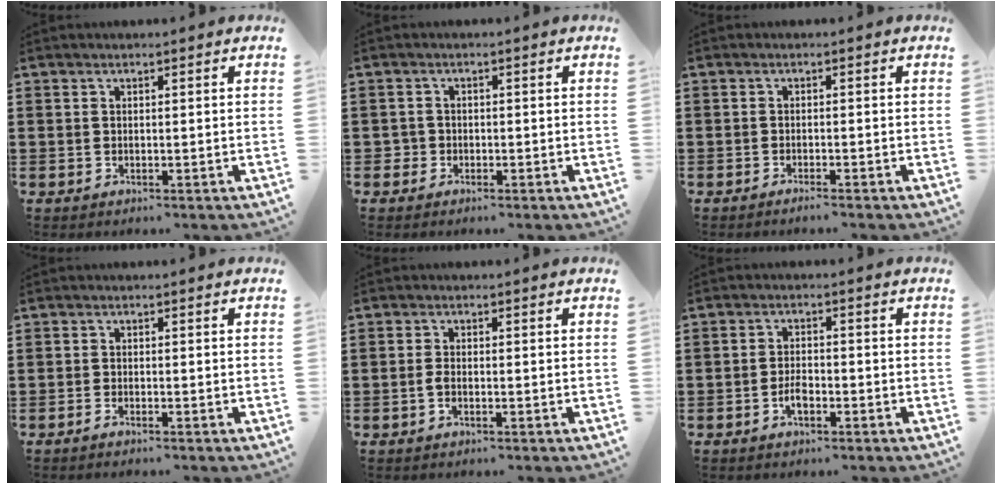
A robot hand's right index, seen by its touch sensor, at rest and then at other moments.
{"total": 1.5, "force": [-0.9, 1.2, 0.2], "torque": [-0.007, 0.001, -0.020]}
{"total": 1.2, "force": [-1.1, -0.2, 0.4], "torque": [-0.007, -0.003, -0.022]}
{"total": 1.1, "force": [-1.0, -0.2, 0.3], "torque": [-0.007, -0.005, -0.019]}
{"total": 1.5, "force": [-0.6, 0.5, 1.2], "torque": [-0.032, -0.003, -0.014]}
{"total": 2.6, "force": [-1.3, 1.2, 2.0], "torque": [-0.045, 0.001, -0.026]}